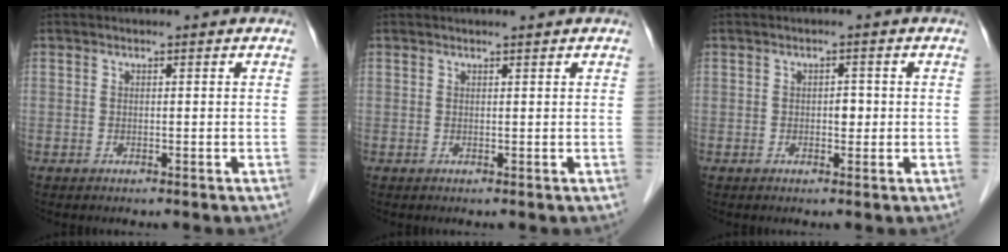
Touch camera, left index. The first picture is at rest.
{"total": 0.8, "force": [0.8, -0.1, 0.3], "torque": [-0.008, 0.002, 0.015]}
{"total": 1.5, "force": [-0.1, 0.9, 1.2], "torque": [-0.015, 0.003, -0.002]}